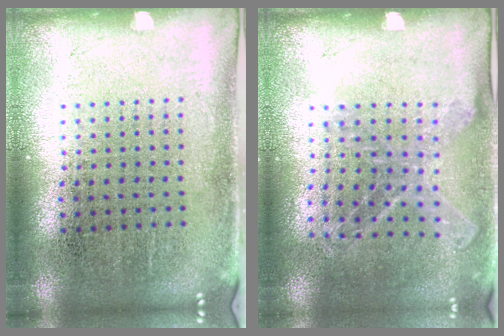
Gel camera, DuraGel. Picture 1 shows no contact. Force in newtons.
{"total": 1.1, "press": 1.0, "slide": 0.3}